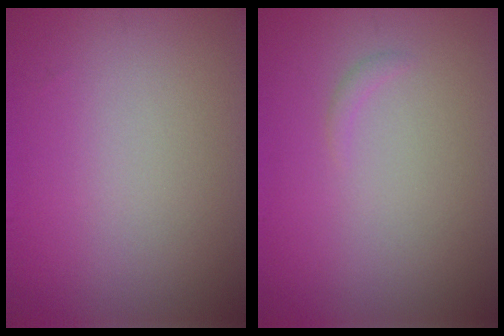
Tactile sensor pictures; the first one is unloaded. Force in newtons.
{"total": 0.5, "press": 0.5, "slide": 0.1}